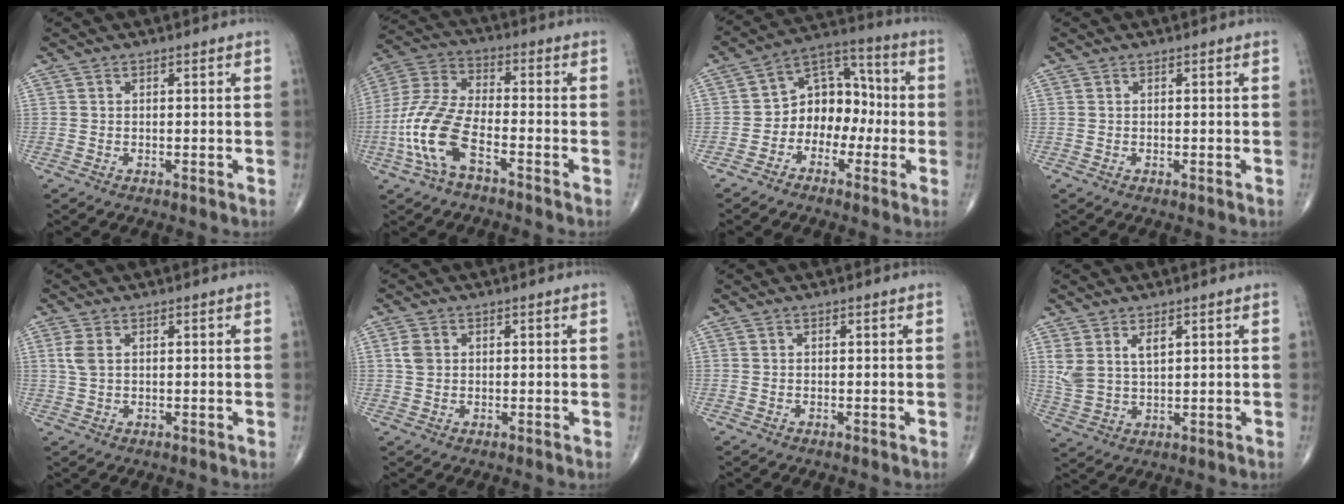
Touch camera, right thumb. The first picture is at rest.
{"total": 12.9, "force": [-5.4, 5.5, 10.4], "torque": [-0.236, 0.035, -0.108]}
{"total": 10.9, "force": [-2.2, 8.2, 6.9], "torque": [-0.067, 0.047, -0.054]}
{"total": 0.0}
{"total": 2.8, "force": [0.8, 1.6, 2.1], "torque": [-0.057, 0.005, 0.018]}
{"total": 2.6, "force": [0.6, 2.1, 1.5], "torque": [-0.027, 0.003, 0.012]}
{"total": 0.0}
{"total": 5.8, "force": [2.6, 3.1, 4.2], "torque": [-0.085, -0.011, 0.062]}